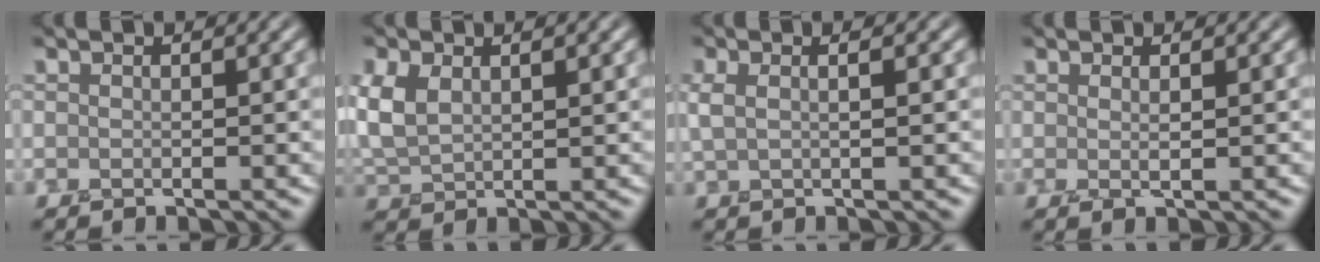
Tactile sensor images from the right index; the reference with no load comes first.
{"total": 3.2, "force": [1.5, 2.0, 2.0], "torque": [-0.054, 0.010, 0.034]}
{"total": 1.7, "force": [0.8, 0.5, 1.4], "torque": [-0.019, 0.014, 0.013]}
{"total": 1.0, "force": [0.4, 0.0, 0.9], "torque": [-0.016, 0.003, 0.007]}